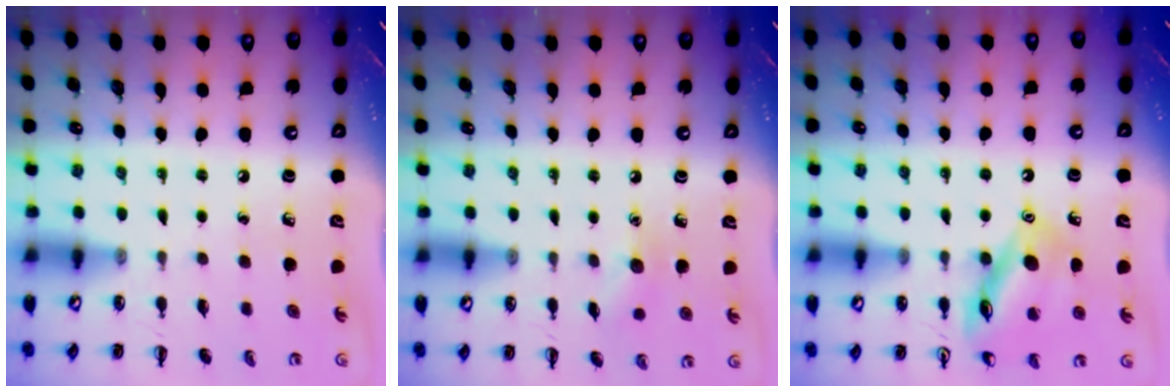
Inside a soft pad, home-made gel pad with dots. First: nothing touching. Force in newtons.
{"total": 7.4, "press": 7.1, "slide": 1.9}
{"total": 13.4, "press": 13.3, "slide": 1.1}